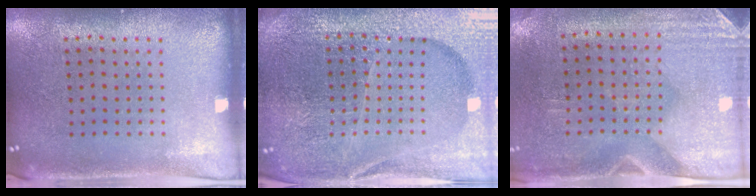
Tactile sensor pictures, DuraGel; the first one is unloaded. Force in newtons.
{"total": 5.7, "press": 5.1, "slide": 2.5}
{"total": 2.9, "press": 2.5, "slide": 1.5}